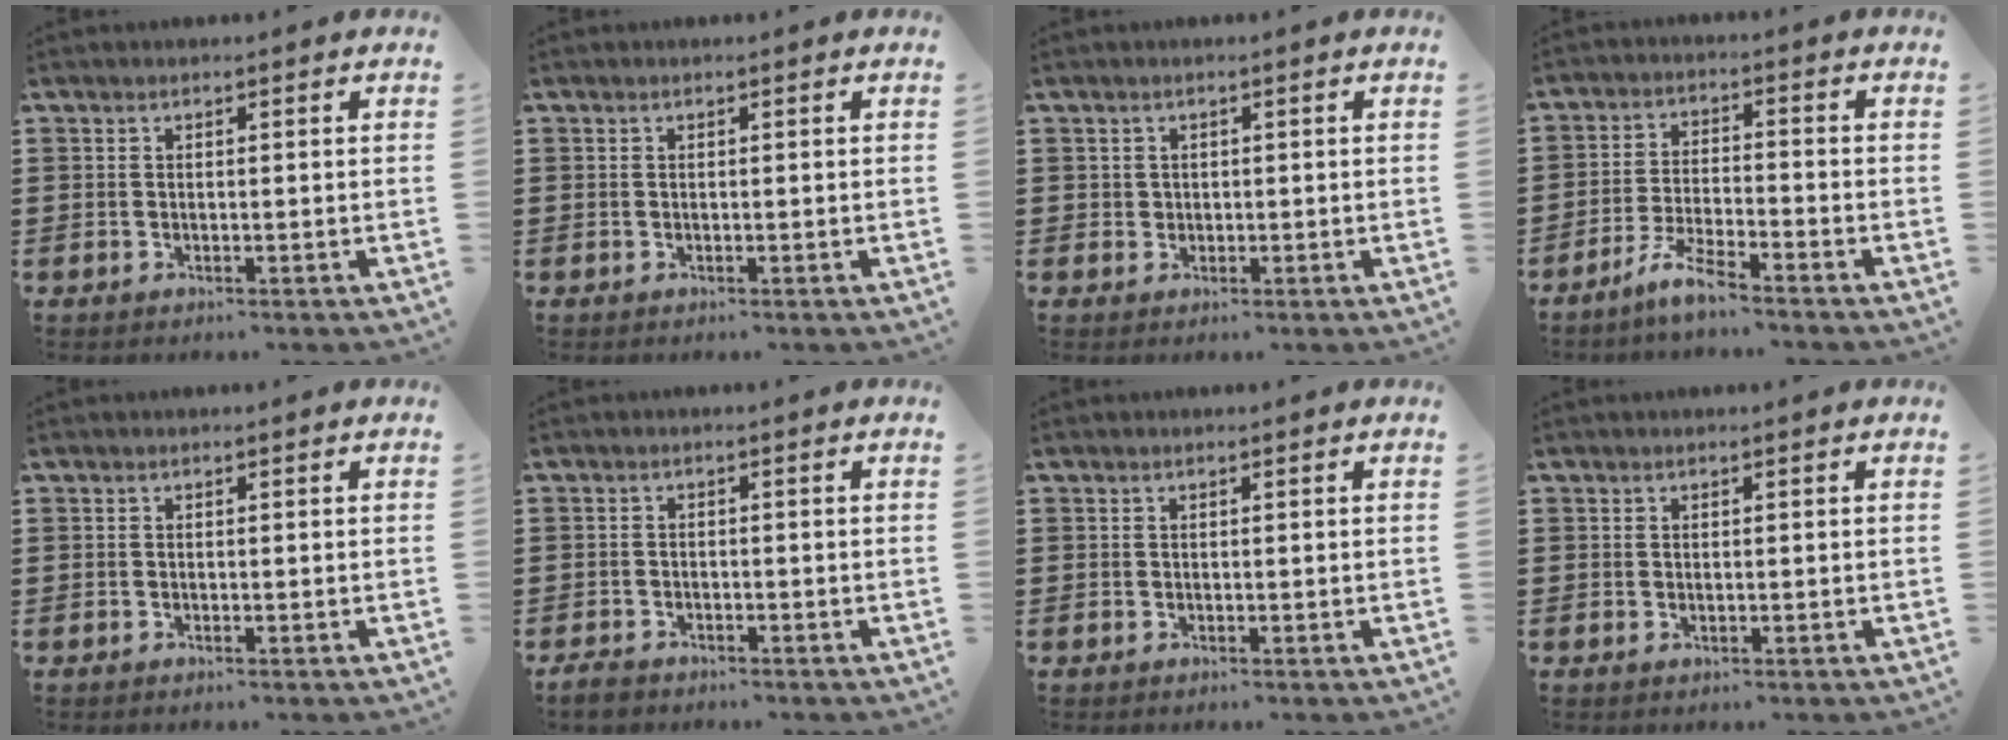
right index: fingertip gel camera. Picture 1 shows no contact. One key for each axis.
{"total": 0.0}
{"total": 1.1, "fx": 0.3, "fy": 1.0, "fz": 0.1, "tx": -0.004, "ty": 0.006, "tz": 0.005}
{"total": 5.3, "fx": -4.6, "fy": 0.0, "fz": 2.6, "tx": -0.073, "ty": -0.012, "tz": -0.093}
{"total": 0.0}
{"total": 1.7, "fx": -1.5, "fy": 0.6, "fz": 0.5, "tx": -0.022, "ty": -0.001, "tz": -0.033}
{"total": 0.0}
{"total": 0.0}